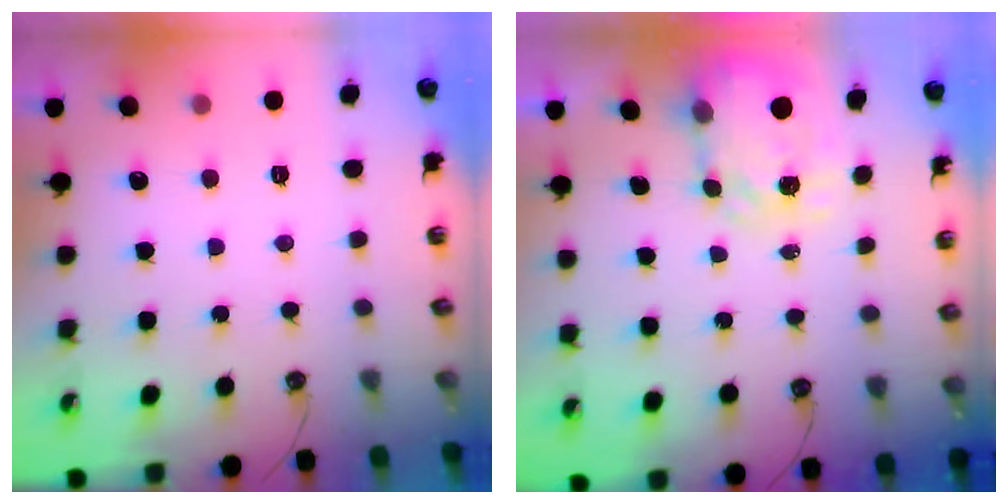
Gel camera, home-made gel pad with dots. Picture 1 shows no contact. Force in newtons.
{"total": 5.3, "press": 5.3, "slide": 0.4}